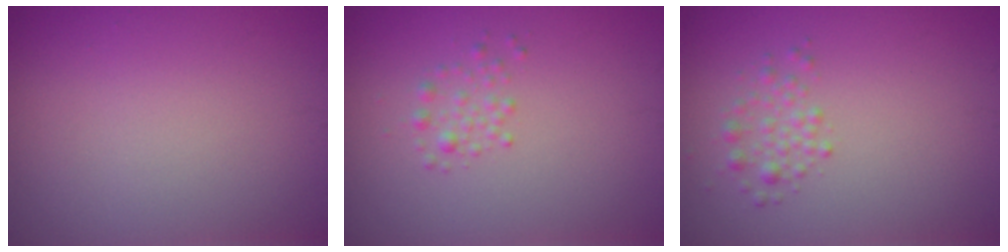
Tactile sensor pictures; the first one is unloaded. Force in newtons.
{"total": 1.3, "press": 1.3, "slide": 0.1}
{"total": 1.6, "press": 1.6, "slide": 0.1}